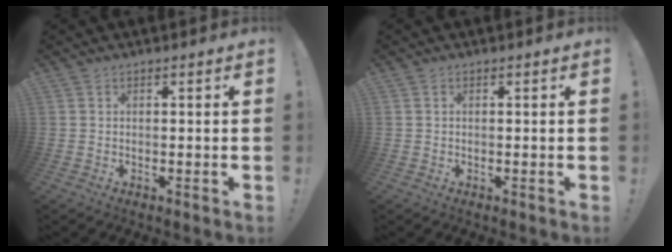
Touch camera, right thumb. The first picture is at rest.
{"total": 0.0}